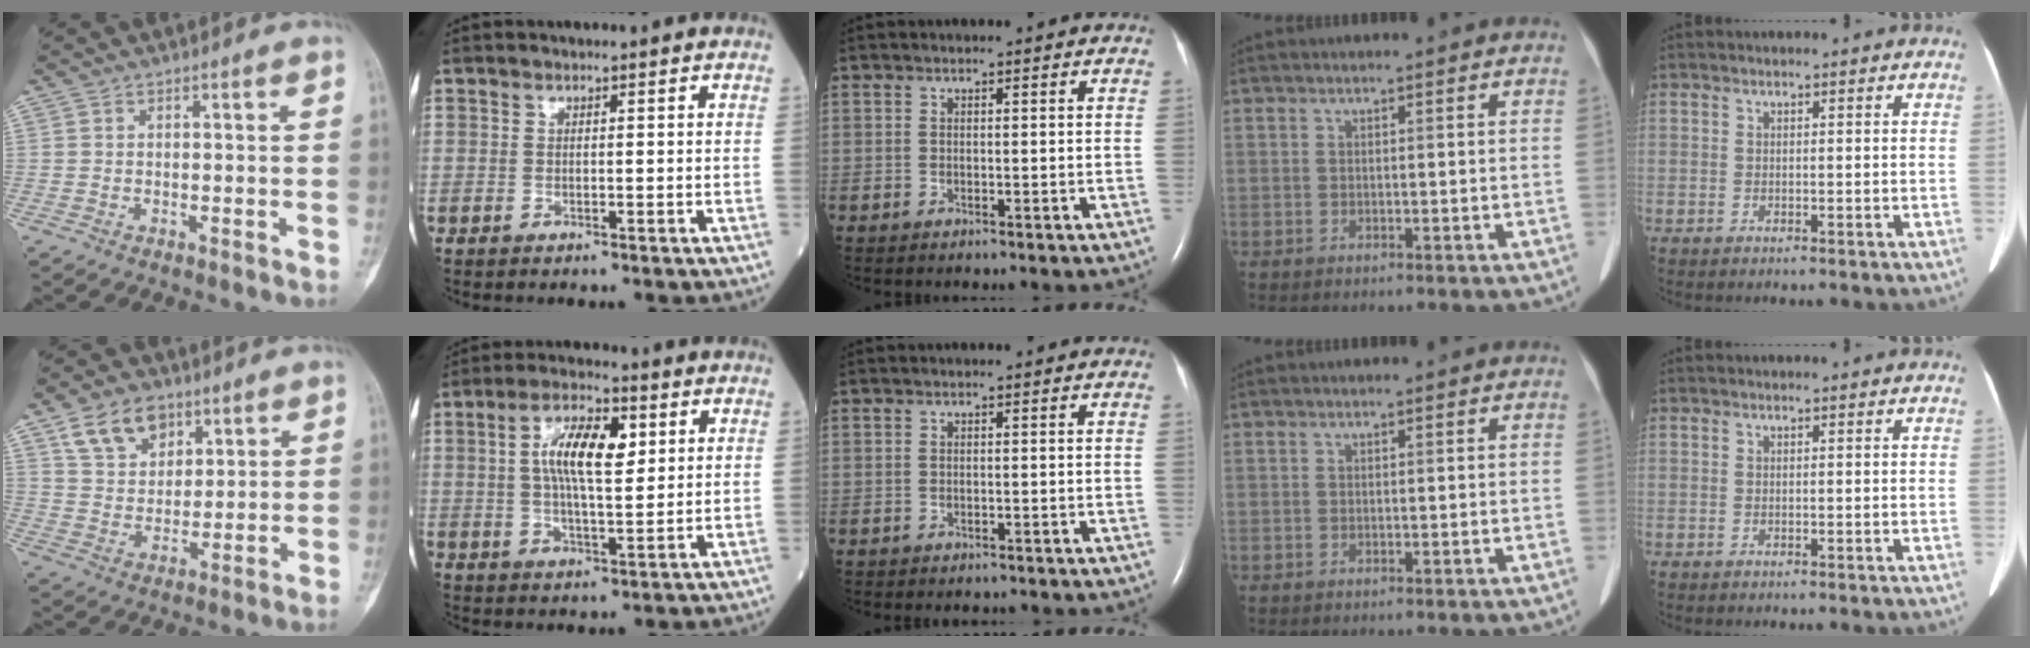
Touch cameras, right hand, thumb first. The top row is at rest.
{"thumb": {"total": 10.1, "force": [5.8, 6.6, 5.0], "torque": [-0.065, -0.024, 0.110]}, "index": {"total": 9.5, "force": [2.4, 2.8, 8.7], "torque": [-0.163, 0.013, 0.042]}, "middle": {"total": 1.9, "force": [-1.7, 0.7, 0.6], "torque": [-0.014, -0.003, -0.017]}}